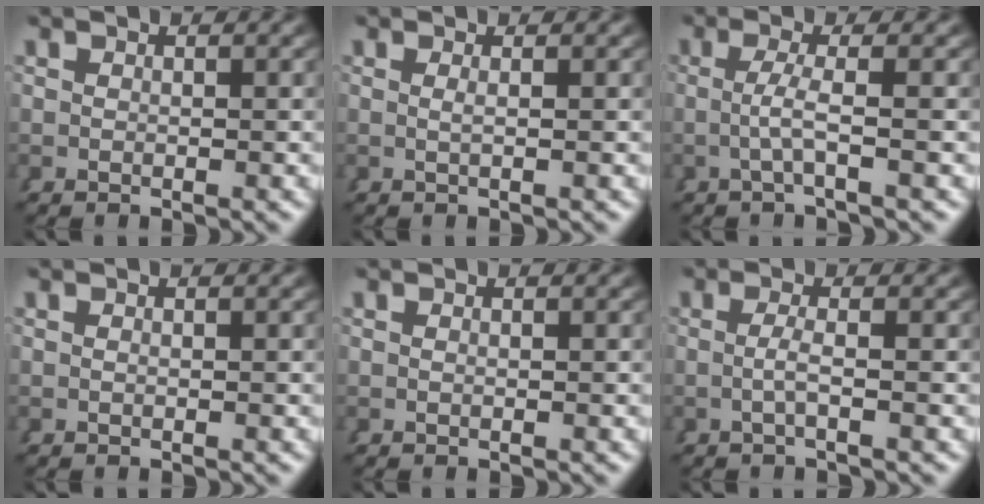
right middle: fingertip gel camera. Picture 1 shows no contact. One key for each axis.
{"total": 0.8, "fx": 0.1, "fy": -0.6, "fz": 0.5, "tx": -0.012, "ty": -0.006, "tz": 0.004}
{"total": 2.0, "fx": -0.4, "fy": -0.8, "fz": 1.8, "tx": -0.038, "ty": -0.004, "tz": -0.003}
{"total": 0.0}
{"total": 0.0}
{"total": 1.5, "fx": -0.5, "fy": -0.9, "fz": 1.2, "tx": -0.027, "ty": -0.005, "tz": -0.004}